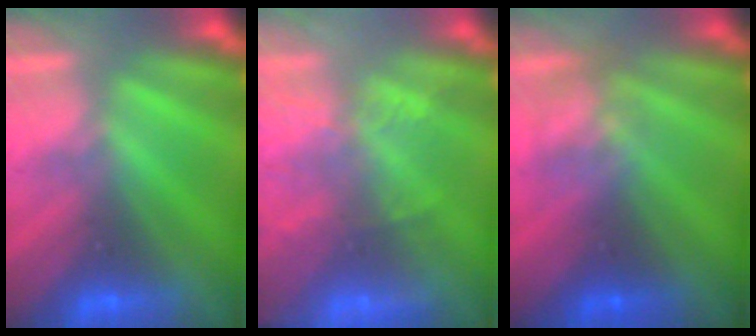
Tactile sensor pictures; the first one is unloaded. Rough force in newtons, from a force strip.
{"total": 6.3}
{"total": 2.4}